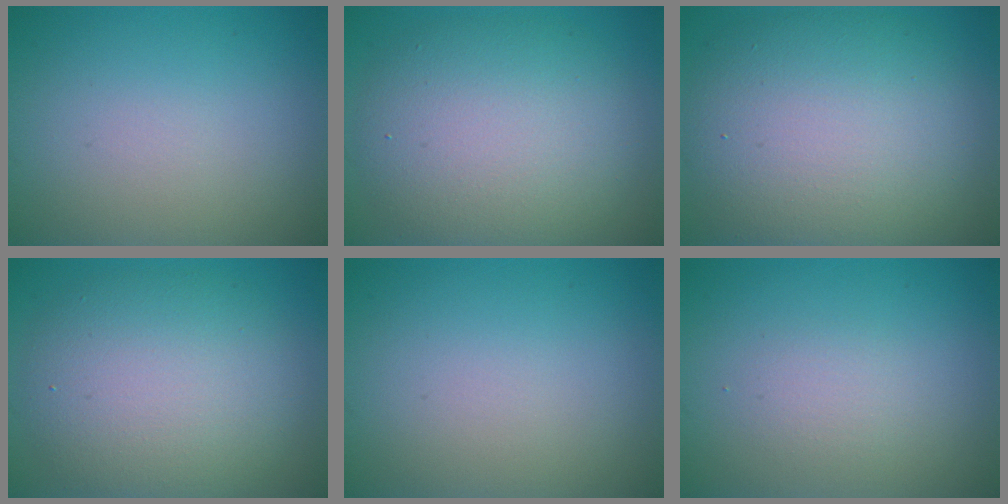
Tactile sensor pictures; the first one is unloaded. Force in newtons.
{"total": 8.5, "press": 8.5, "slide": 0.5}
{"total": 11.1, "press": 11.1, "slide": 0.5}
{"total": 7.8, "press": 7.8, "slide": 0.6}
{"total": 0.0}
{"total": 1.3, "press": 1.3, "slide": 0.1}